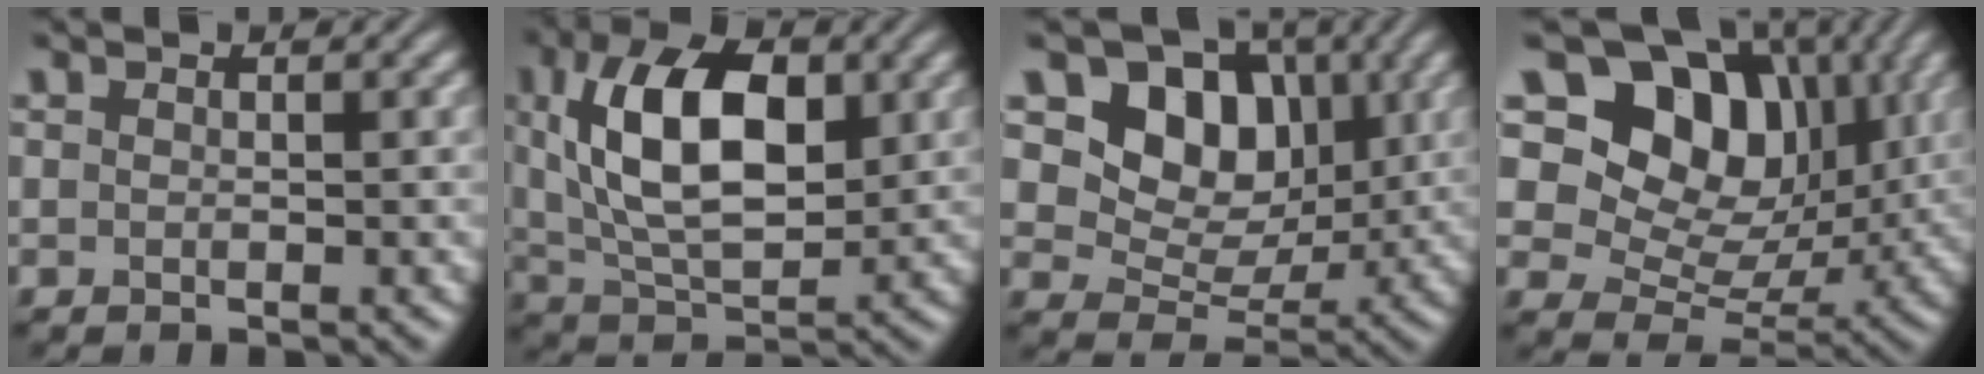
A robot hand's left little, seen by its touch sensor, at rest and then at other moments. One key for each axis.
{"total": 10.6, "fx": 2.5, "fy": 5.5, "fz": 8.7, "tx": -0.155, "ty": 0.011, "tz": 0.037}
{"total": 8.2, "fx": 2.7, "fy": 6.2, "fz": 4.6, "tx": -0.067, "ty": -0.008, "tz": 0.034}
{"total": 12.7, "fx": 5.8, "fy": 8.7, "fz": 7.2, "tx": -0.113, "ty": 0.013, "tz": 0.087}